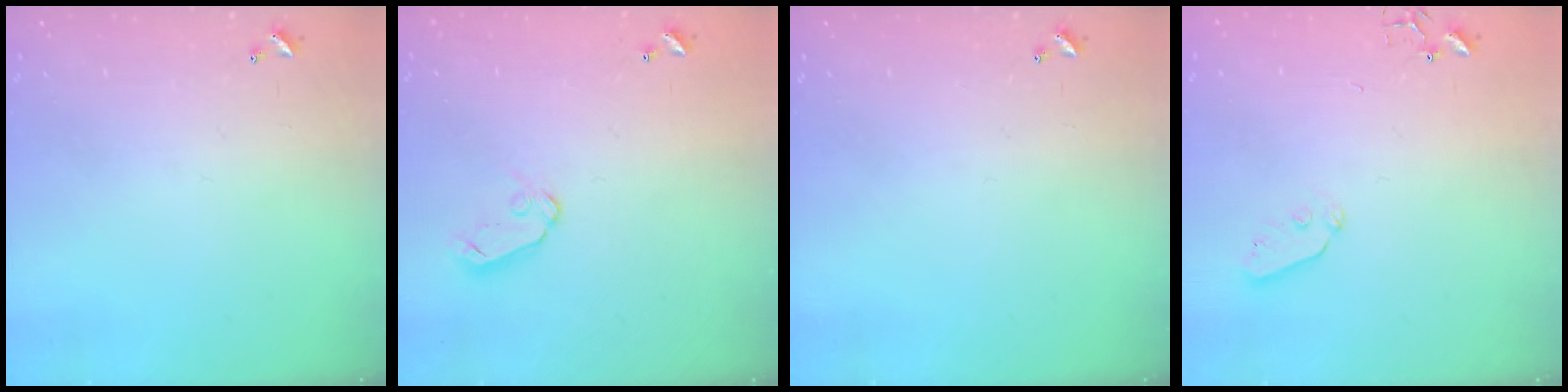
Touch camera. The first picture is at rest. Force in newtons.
{"total": 6.2, "press": 6.2, "slide": 0.6}
{"total": 0.0}
{"total": 3.8, "press": 3.7, "slide": 0.7}